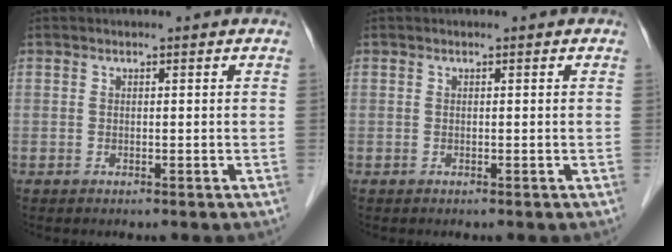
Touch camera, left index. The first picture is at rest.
{"total": 0.0}